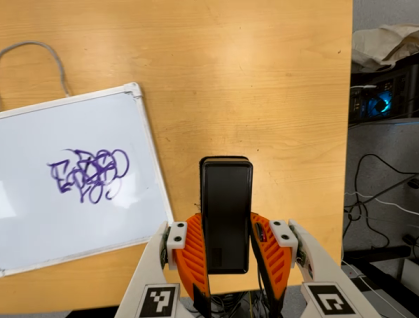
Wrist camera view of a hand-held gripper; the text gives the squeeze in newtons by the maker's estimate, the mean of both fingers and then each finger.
{"total": 4.0, "left": 2.7, "right": 5.4}